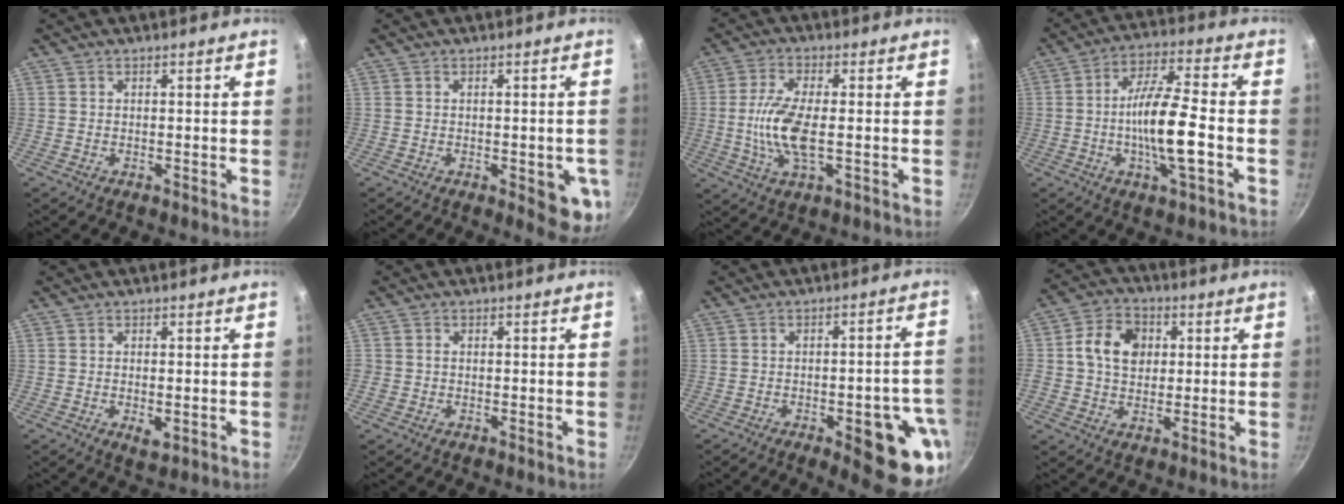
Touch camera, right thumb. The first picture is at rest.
{"total": 8.0, "force": [-1.9, 3.2, 7.1], "torque": [-0.055, 0.001, -0.020]}
{"total": 9.7, "force": [-0.8, 3.7, 8.9], "torque": [-0.184, -0.001, -0.023]}
{"total": 13.0, "force": [-2.8, 3.4, 12.3], "torque": [-0.220, 0.026, -0.058]}
{"total": 3.0, "force": [-0.6, 1.4, 2.5], "torque": [-0.042, -0.009, -0.007]}
{"total": 1.0, "force": [-0.2, 0.9, 0.2], "torque": [-0.002, -0.001, -0.006]}
{"total": 15.6, "force": [-6.0, 5.7, 13.2], "torque": [-0.112, 0.023, -0.071]}
{"total": 9.5, "force": [1.6, 7.6, 5.5], "torque": [-0.071, 0.006, 0.013]}